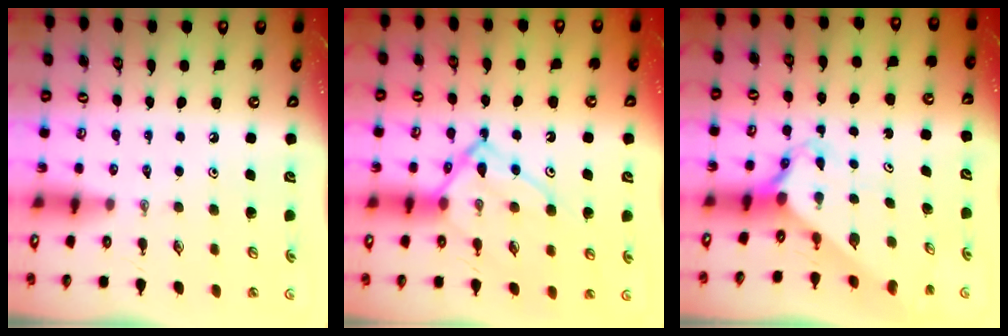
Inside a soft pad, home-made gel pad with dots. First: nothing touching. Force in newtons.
{"total": 14.0, "press": 13.9, "slide": 1.7}
{"total": 2.7, "press": 2.7, "slide": 0.3}